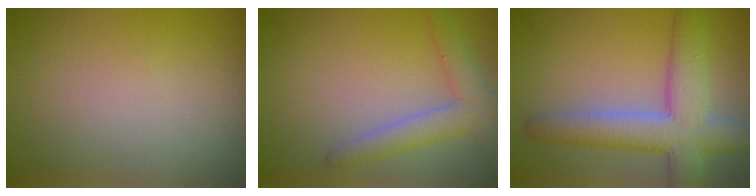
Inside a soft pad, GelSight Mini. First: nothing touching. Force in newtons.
{"total": 3.6, "press": 3.6, "slide": 0.2}
{"total": 7.4, "press": 7.4, "slide": 0.6}